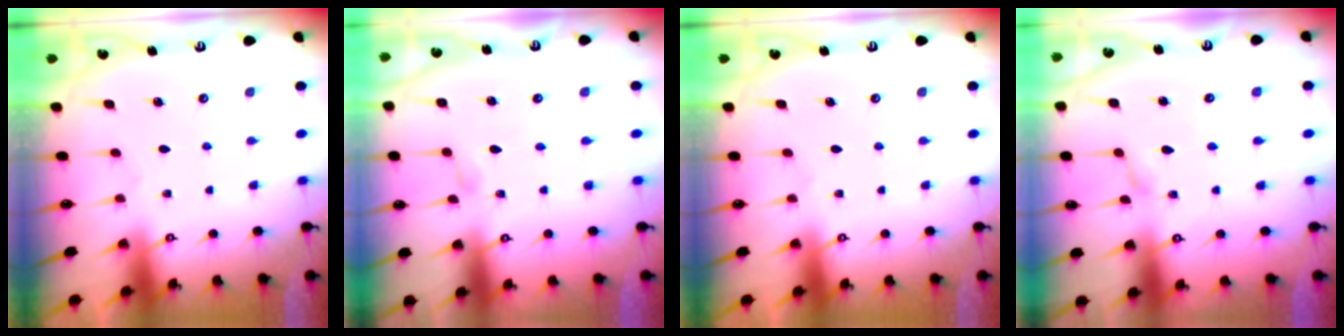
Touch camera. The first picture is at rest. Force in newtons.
{"total": 3.0, "press": 2.9, "slide": 0.4}
{"total": 0.0}
{"total": 2.4, "press": 2.4, "slide": 0.2}